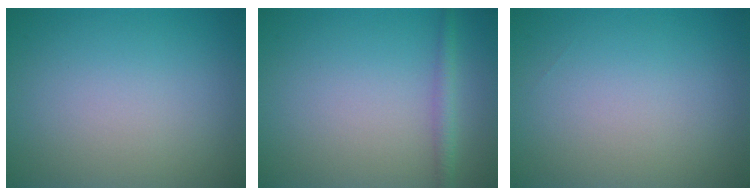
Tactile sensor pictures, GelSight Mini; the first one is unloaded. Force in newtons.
{"total": 1.6, "press": 1.6, "slide": 0.1}
{"total": 0.0}